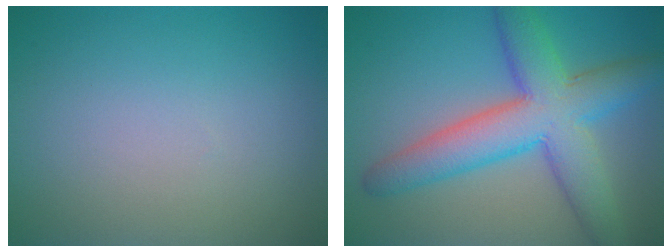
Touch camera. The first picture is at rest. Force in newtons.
{"total": 8.4, "press": 8.4, "slide": 0.2}